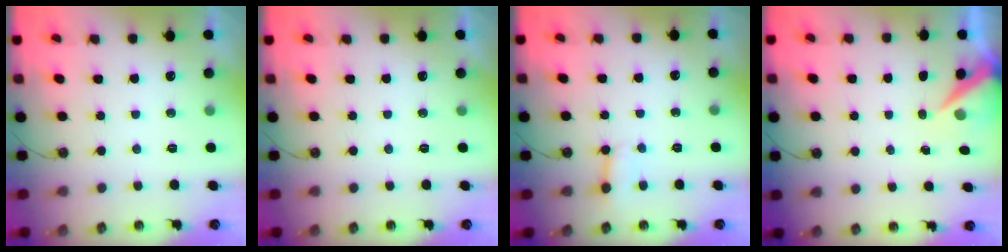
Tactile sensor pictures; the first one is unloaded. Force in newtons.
{"total": 0.0}
{"total": 2.5, "press": 2.5, "slide": 0.2}
{"total": 6.0, "press": 5.9, "slide": 0.9}